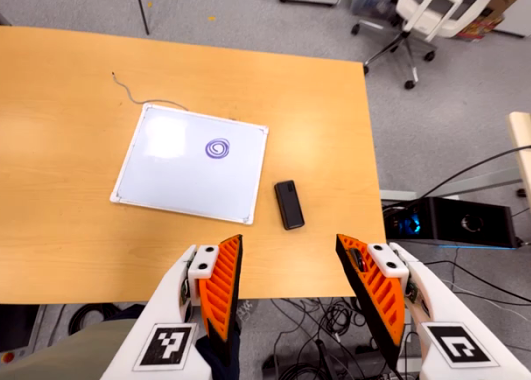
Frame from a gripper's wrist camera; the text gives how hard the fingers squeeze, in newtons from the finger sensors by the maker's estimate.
{"total": 0.0}